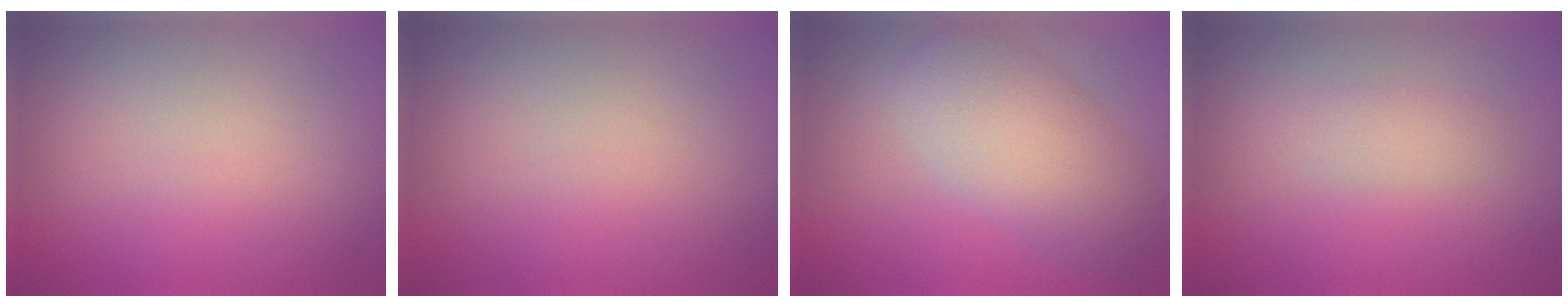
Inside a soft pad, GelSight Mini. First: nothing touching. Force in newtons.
{"total": 0.0}
{"total": 5.8, "press": 5.7, "slide": 0.3}
{"total": 1.4, "press": 1.4, "slide": 0.1}